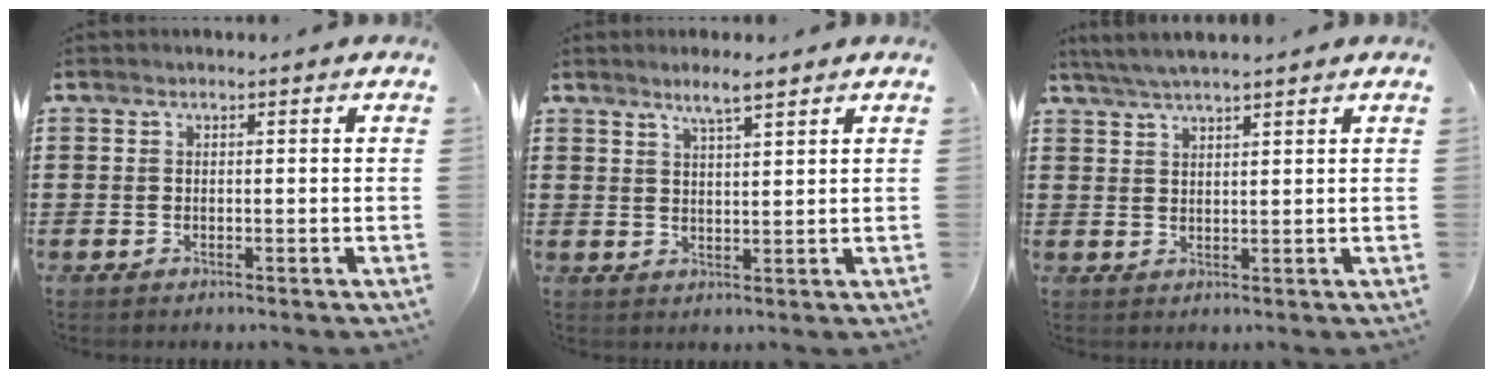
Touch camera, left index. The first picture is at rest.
{"total": 3.6, "force": [2.9, 0.3, 2.2], "torque": [-0.049, 0.002, 0.050]}
{"total": 3.2, "force": [2.8, 0.0, 1.6], "torque": [-0.035, 0.000, 0.052]}